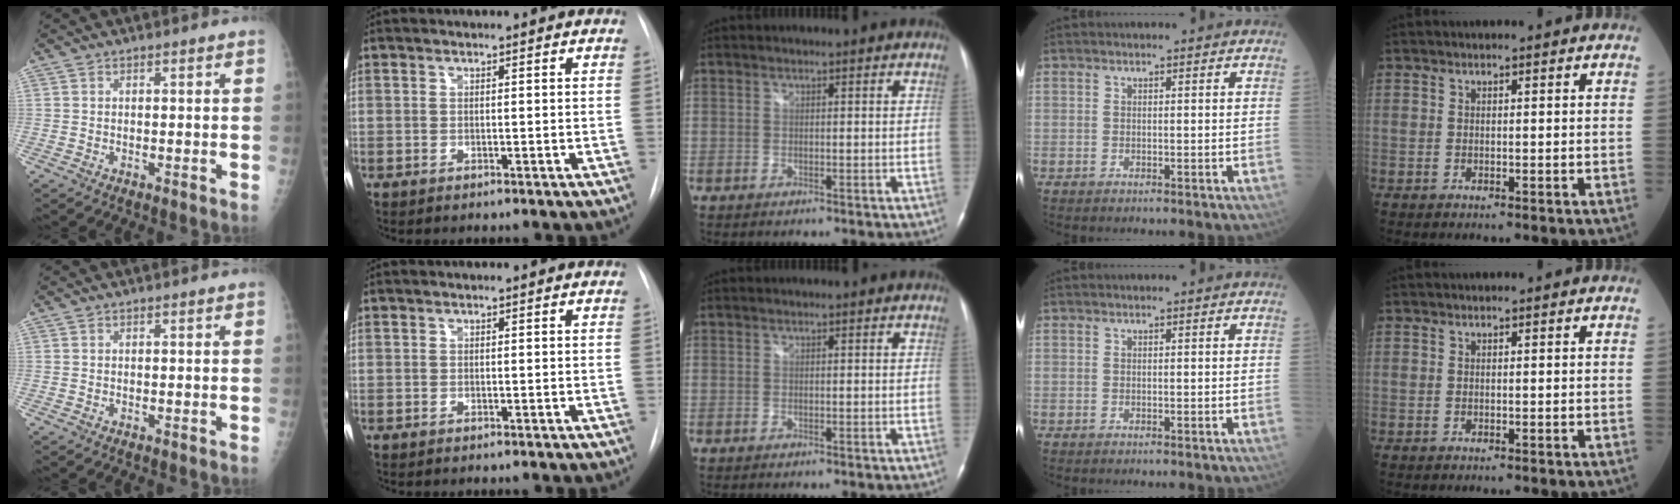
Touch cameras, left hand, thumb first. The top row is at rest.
{}